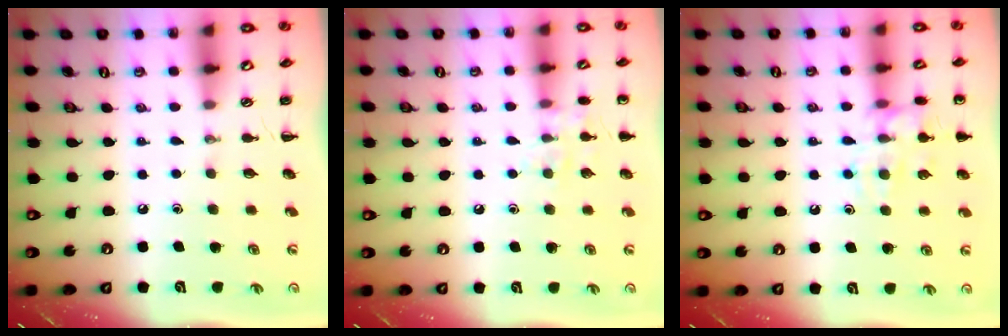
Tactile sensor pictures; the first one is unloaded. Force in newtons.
{"total": 7.4, "press": 7.3, "slide": 1.1}
{"total": 13.0, "press": 13.0, "slide": 1.3}